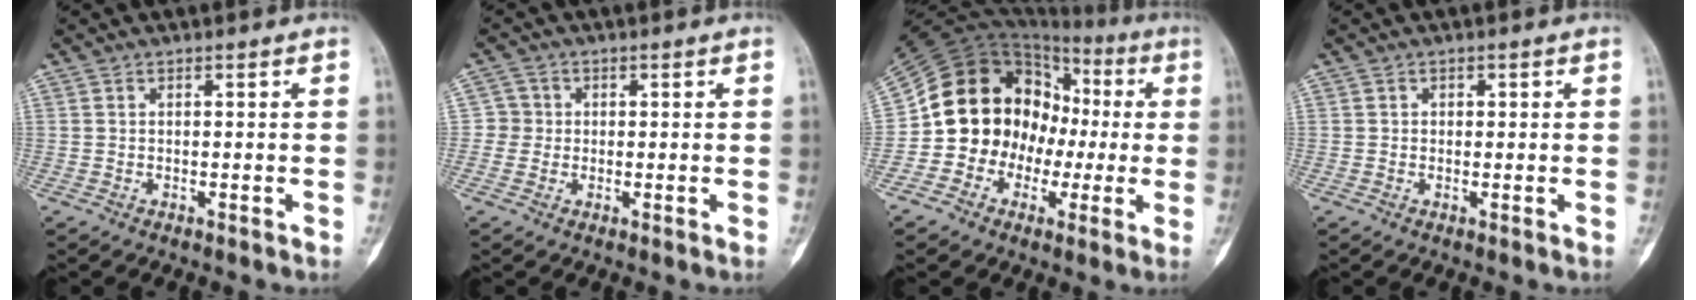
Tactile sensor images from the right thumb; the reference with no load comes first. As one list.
[{"total": 2.9, "force": [-0.1, 2.9, 0.2], "torque": [0.021, 0.010, -0.009]}, {"total": 16.1, "force": [-1.7, 13.9, 8.0], "torque": [-0.084, 0.078, -0.026]}, {"total": 0.9, "force": [0.1, 0.8, 0.3], "torque": [0.005, 0.003, 0.000]}]